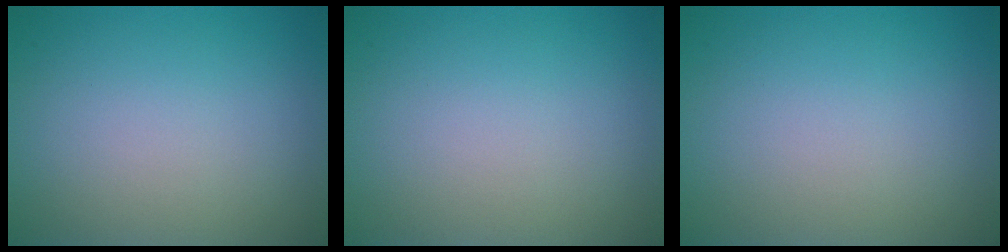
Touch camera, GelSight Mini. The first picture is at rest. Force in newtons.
{"total": 0.0}
{"total": 0.0}